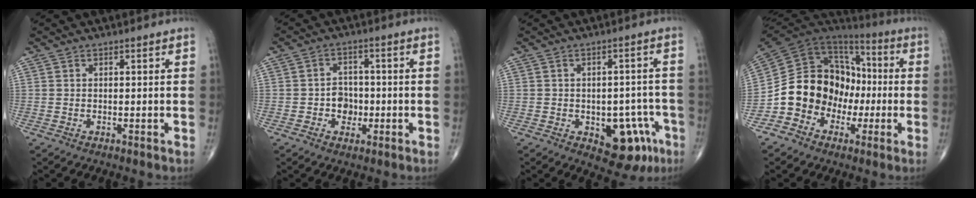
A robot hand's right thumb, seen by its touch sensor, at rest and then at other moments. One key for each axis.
{"total": 4.7, "fx": -1.1, "fy": 4.0, "fz": 2.3, "tx": -0.006, "ty": 0.012, "tz": -0.024}
{"total": 10.7, "fx": -4.4, "fy": 6.3, "fz": 7.5, "tx": -0.049, "ty": 0.030, "tz": -0.046}
{"total": 17.6, "fx": -4.2, "fy": 14.6, "fz": 8.9, "tx": -0.118, "ty": 0.074, "tz": -0.074}